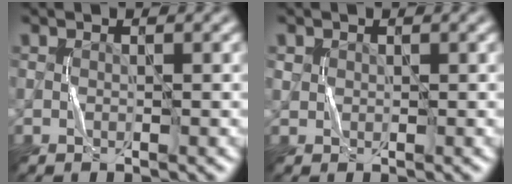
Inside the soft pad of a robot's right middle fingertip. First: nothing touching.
{"total": 0.7, "force": [0.3, 0.7, 0.1], "torque": [0.001, -0.001, 0.008]}